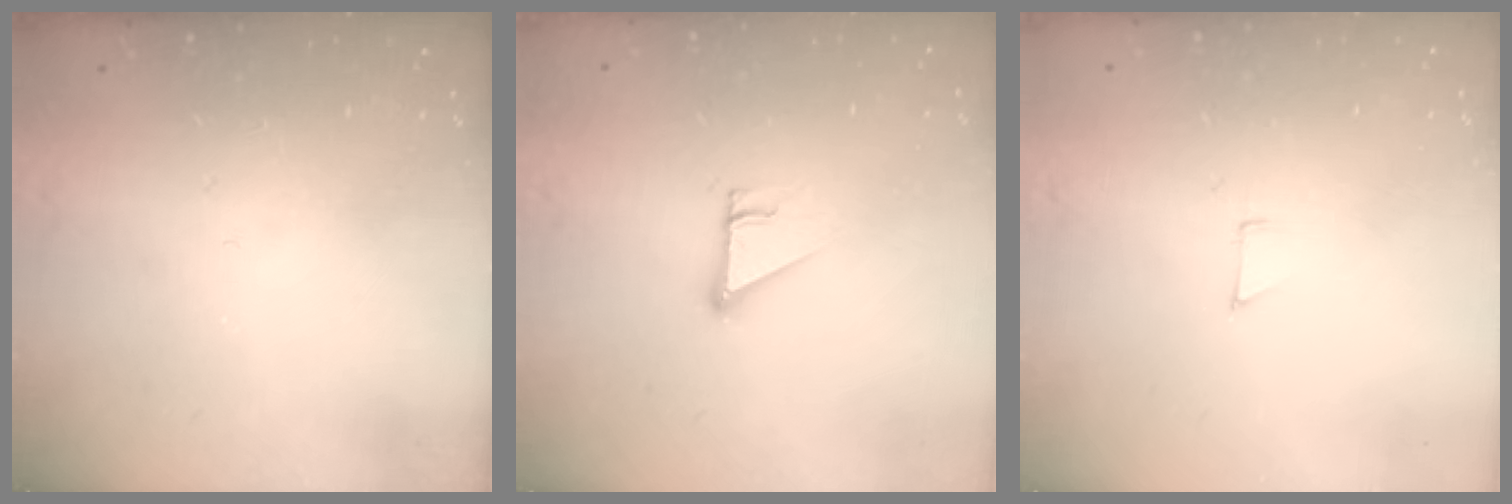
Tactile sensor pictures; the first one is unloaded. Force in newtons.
{"total": 2.7, "press": 2.7, "slide": 0.0}
{"total": 4.1, "press": 4.1, "slide": 0.3}